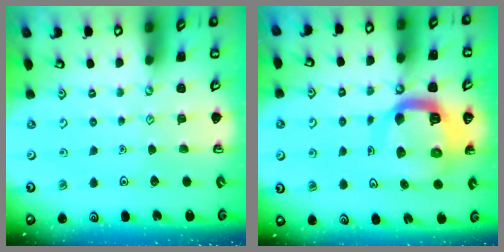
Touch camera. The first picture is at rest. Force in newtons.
{"total": 14.4, "press": 14.3, "slide": 1.7}